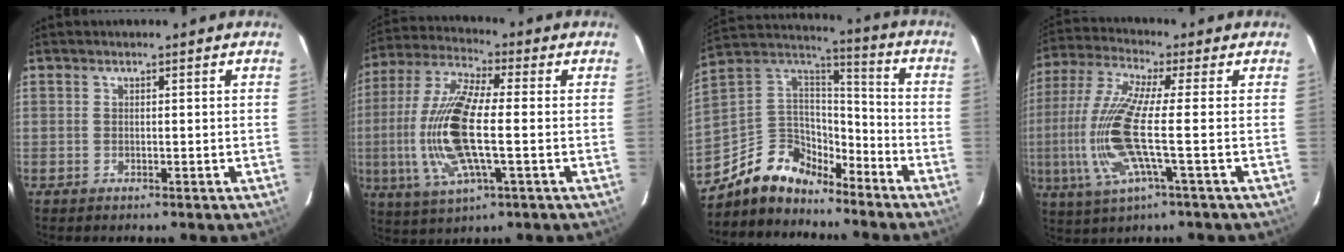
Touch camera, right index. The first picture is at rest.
{"total": 17.4, "force": [-1.8, 5.2, 16.5], "torque": [-0.348, -0.002, -0.038]}
{"total": 13.9, "force": [-10.9, 7.3, 4.7], "torque": [-0.118, 0.032, -0.204]}
{"total": 15.2, "force": [-2.8, 1.4, 14.9], "torque": [-0.310, -0.012, -0.054]}